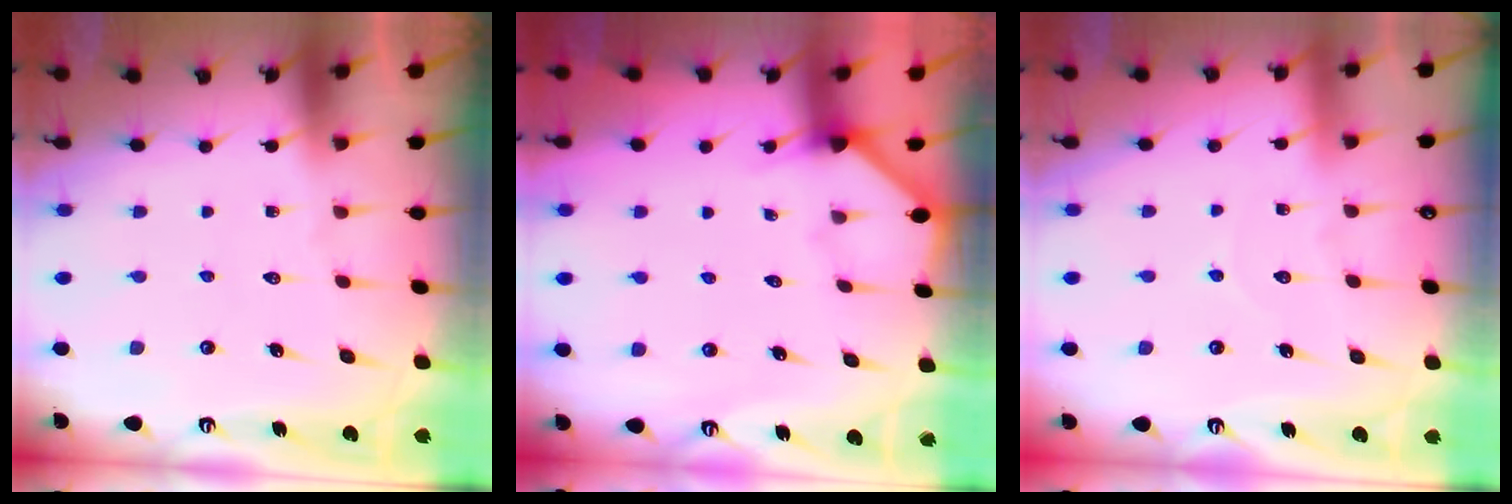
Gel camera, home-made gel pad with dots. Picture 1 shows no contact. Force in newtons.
{"total": 2.6, "press": 2.6, "slide": 0.3}
{"total": 3.1, "press": 3.1, "slide": 0.3}